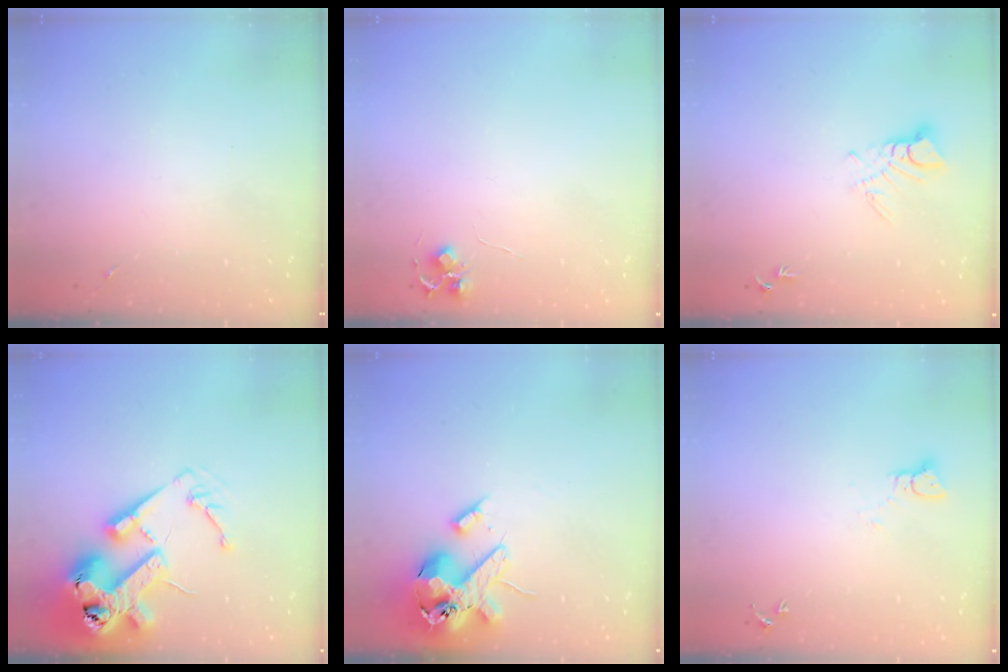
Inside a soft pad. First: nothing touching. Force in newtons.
{"total": 5.9, "press": 5.9, "slide": 0.5}
{"total": 5.9, "press": 5.9, "slide": 0.5}
{"total": 24.1, "press": 23.9, "slide": 3.2}
{"total": 16.9, "press": 16.7, "slide": 2.8}
{"total": 2.1, "press": 2.1, "slide": 0.2}